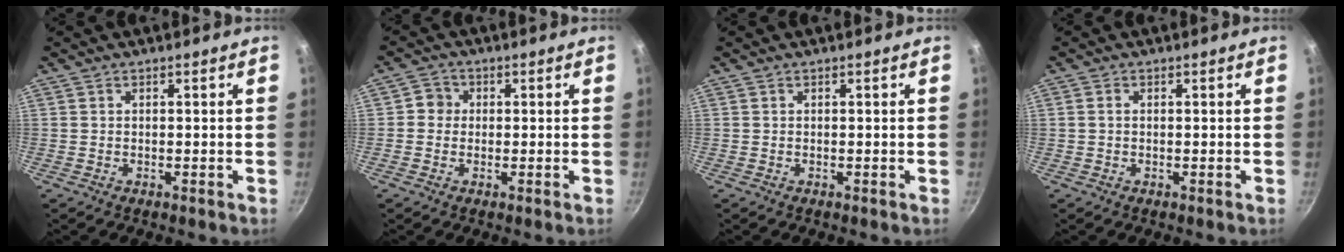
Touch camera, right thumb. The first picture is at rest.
{"total": 3.1, "force": [0.0, 2.9, 0.8], "torque": [0.006, 0.004, -0.009]}
{"total": 0.0}
{"total": 1.0, "force": [0.1, 0.8, 0.7], "torque": [-0.012, 0.004, 0.000]}